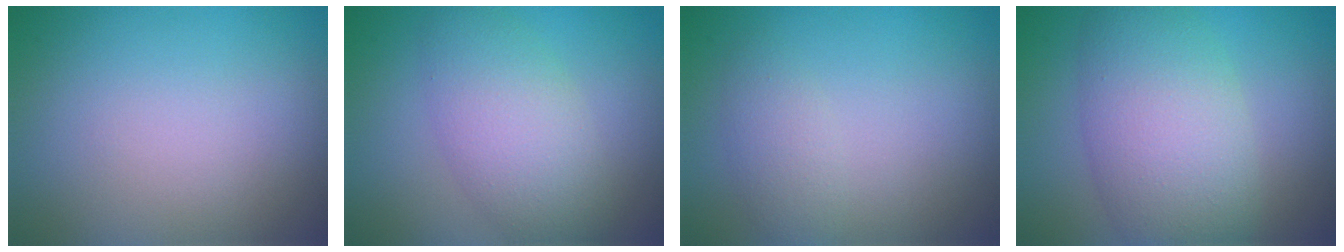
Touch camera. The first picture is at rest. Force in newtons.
{"total": 5.0, "press": 5.0, "slide": 0.4}
{"total": 1.9, "press": 1.9, "slide": 0.1}
{"total": 7.7, "press": 7.7, "slide": 0.2}